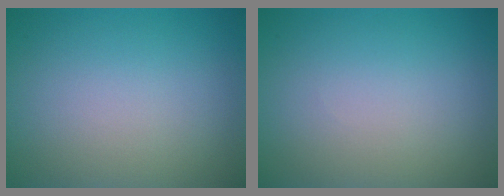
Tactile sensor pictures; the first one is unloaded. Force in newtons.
{"total": 0.0}